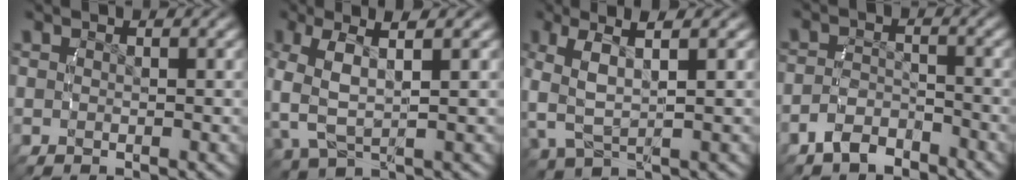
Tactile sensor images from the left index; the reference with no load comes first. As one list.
[{"total": 6.1, "force": [1.1, 3.3, 5.0], "torque": [-0.127, 0.002, 0.023]}, {"total": 5.2, "force": [1.2, 2.6, 4.4], "torque": [-0.113, 0.007, 0.023]}, {"total": 3.5, "force": [-3.0, 1.5, 1.0], "torque": [-0.015, -0.010, -0.049]}]